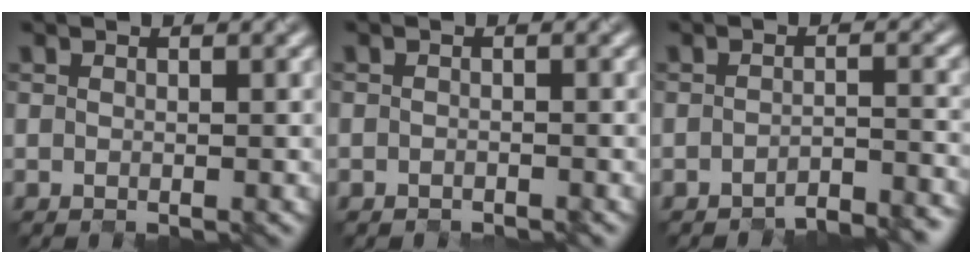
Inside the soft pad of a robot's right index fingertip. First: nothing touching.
{"total": 1.4, "force": [-1.1, -0.4, -0.8], "torque": [0.002, -0.005, -0.016]}
{"total": 3.6, "force": [-3.5, 0.2, 0.9], "torque": [-0.017, 0.001, -0.050]}